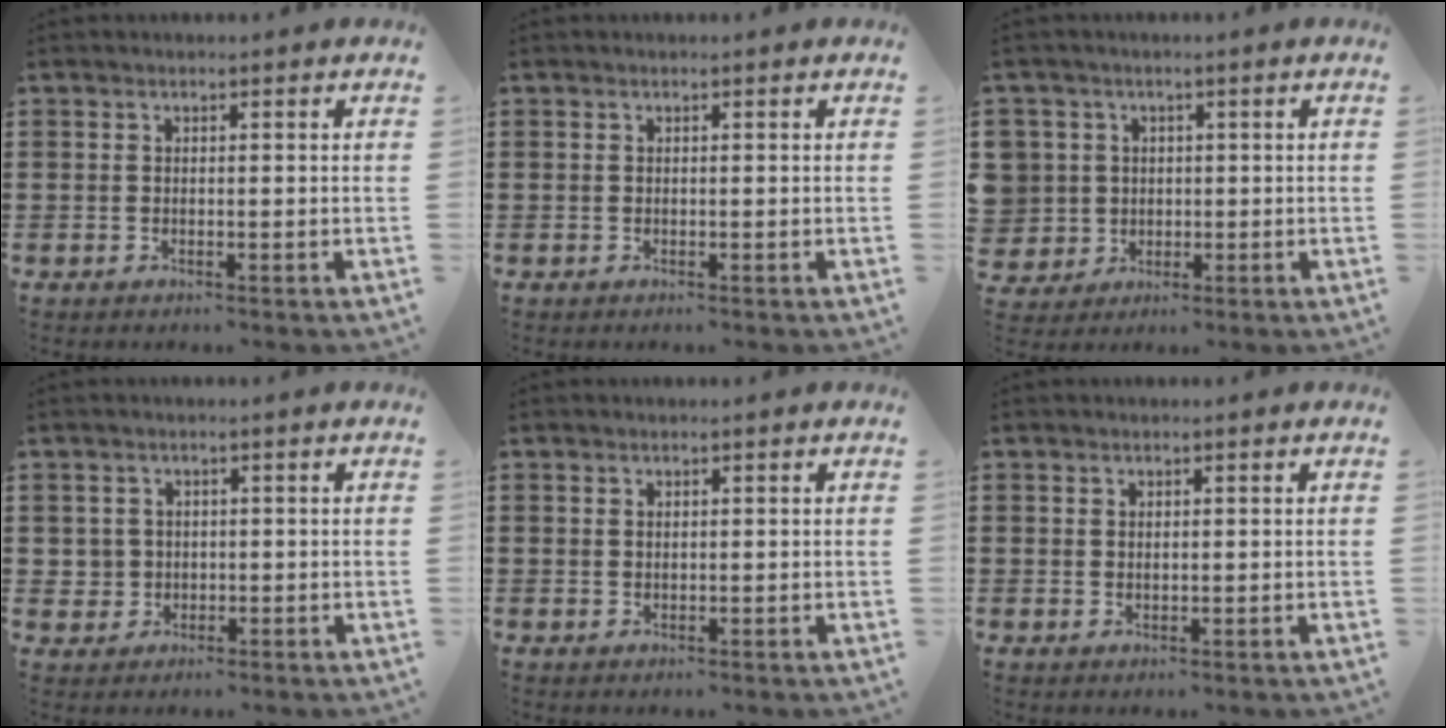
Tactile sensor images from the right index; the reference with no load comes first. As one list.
[{"total": 0.0}, {"total": 5.2, "force": [0.7, 5.1, 0.3], "torque": [-0.047, 0.009, 0.009]}, {"total": 2.2, "force": [0.0, 2.2, 0.2], "torque": [-0.014, 0.008, -0.004]}, {"total": 0.7, "force": [0.5, 0.4, 0.2], "torque": [-0.004, 0.002, 0.010]}, {"total": 0.7, "force": [0.5, 0.4, 0.2], "torque": [-0.005, 0.002, 0.011]}]